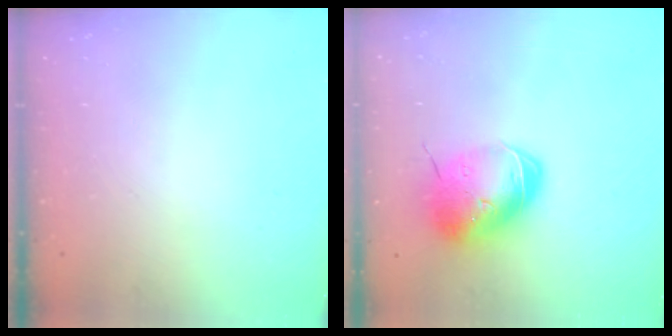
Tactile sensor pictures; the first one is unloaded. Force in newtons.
{"total": 13.6, "press": 13.4, "slide": 2.3}